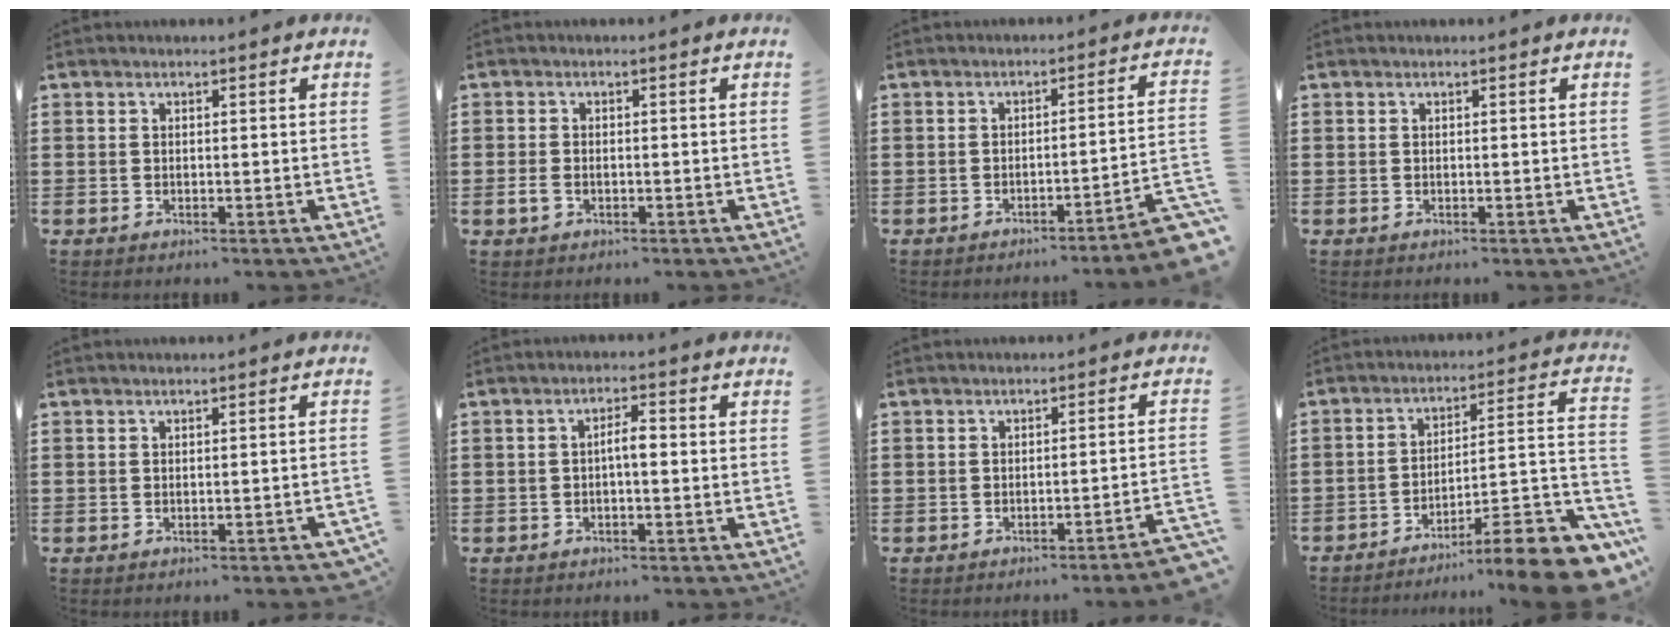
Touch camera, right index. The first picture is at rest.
{"total": 1.8, "force": [-0.7, 1.2, 1.1], "torque": [-0.032, -0.001, -0.017]}
{"total": 4.3, "force": [-3.0, -0.3, 3.0], "torque": [-0.053, -0.021, -0.060]}
{"total": 0.0}
{"total": 0.7, "force": [-0.6, 0.2, 0.3], "torque": [-0.008, -0.004, -0.012]}
{"total": 2.6, "force": [-0.4, 0.7, 2.5], "torque": [-0.047, 0.004, -0.009]}
{"total": 2.3, "force": [-2.1, -0.4, 1.0], "torque": [-0.018, -0.004, -0.043]}
{"total": 9.6, "force": [-6.9, 0.6, 6.5], "torque": [-0.087, -0.002, -0.135]}